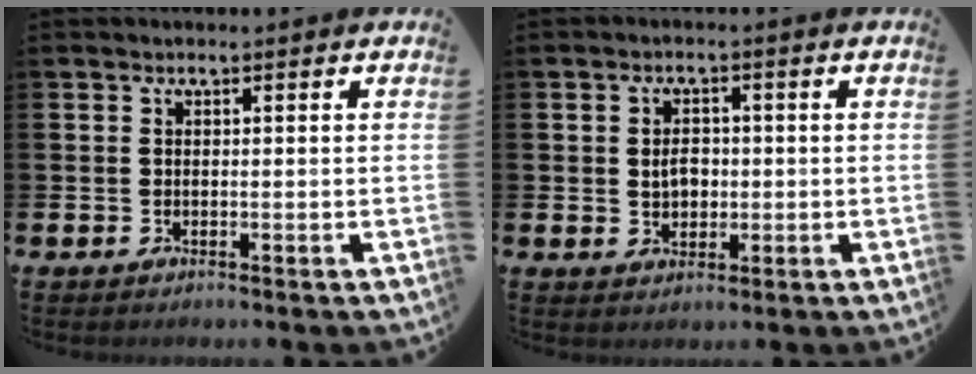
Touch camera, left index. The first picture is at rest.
{"total": 3.0, "force": [0.1, 2.3, 2.0], "torque": [-0.026, 0.004, -0.005]}